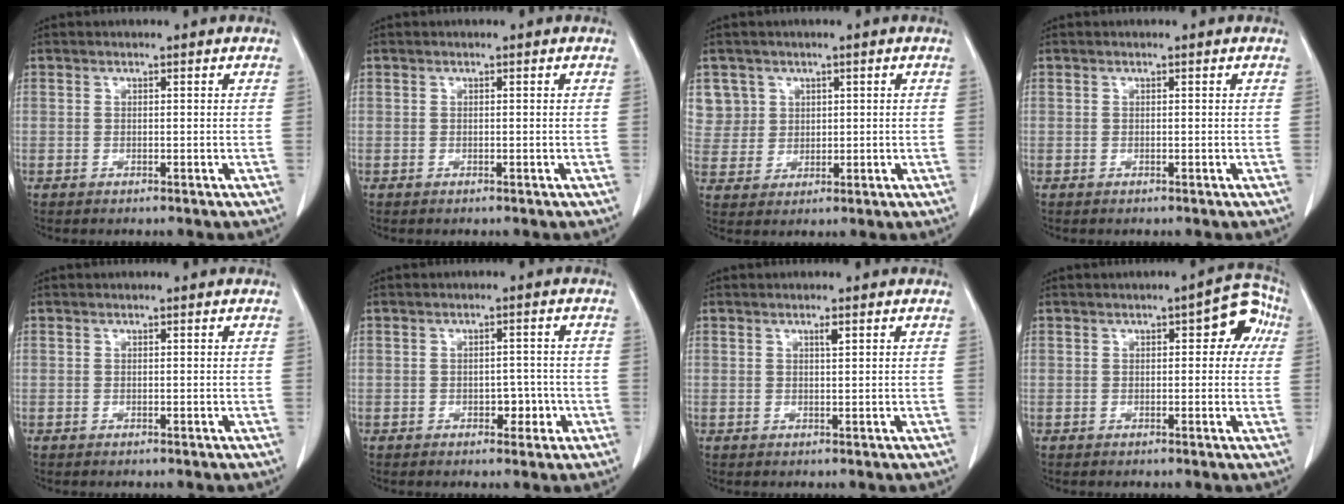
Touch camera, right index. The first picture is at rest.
{"total": 0.0}
{"total": 5.9, "force": [2.6, 5.3, -0.3], "torque": [0.012, 0.011, 0.062]}
{"total": 0.0}
{"total": 0.0}
{"total": 3.1, "force": [-1.0, 1.9, 2.2], "torque": [-0.021, 0.007, -0.009]}
{"total": 0.9, "force": [0.5, 0.0, 0.8], "torque": [-0.016, -0.001, 0.010]}
{"total": 6.5, "force": [1.8, 2.6, 5.7], "torque": [-0.051, 0.030, 0.014]}